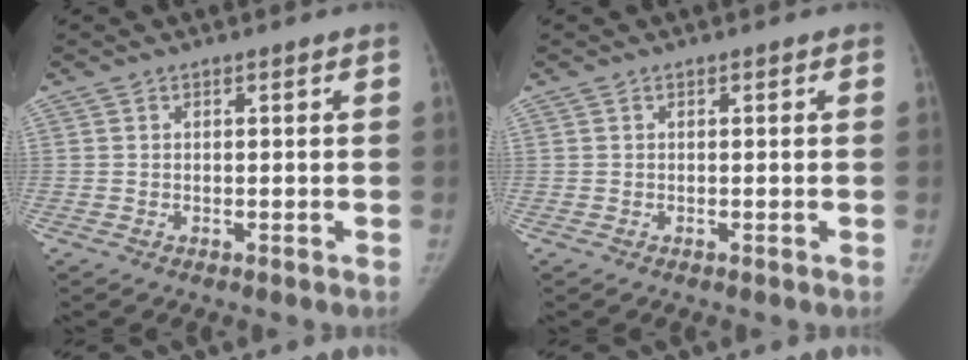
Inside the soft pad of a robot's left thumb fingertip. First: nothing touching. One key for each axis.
{"total": 0.0}